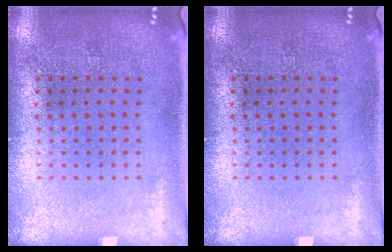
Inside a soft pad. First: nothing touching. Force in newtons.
{"total": 0.0}